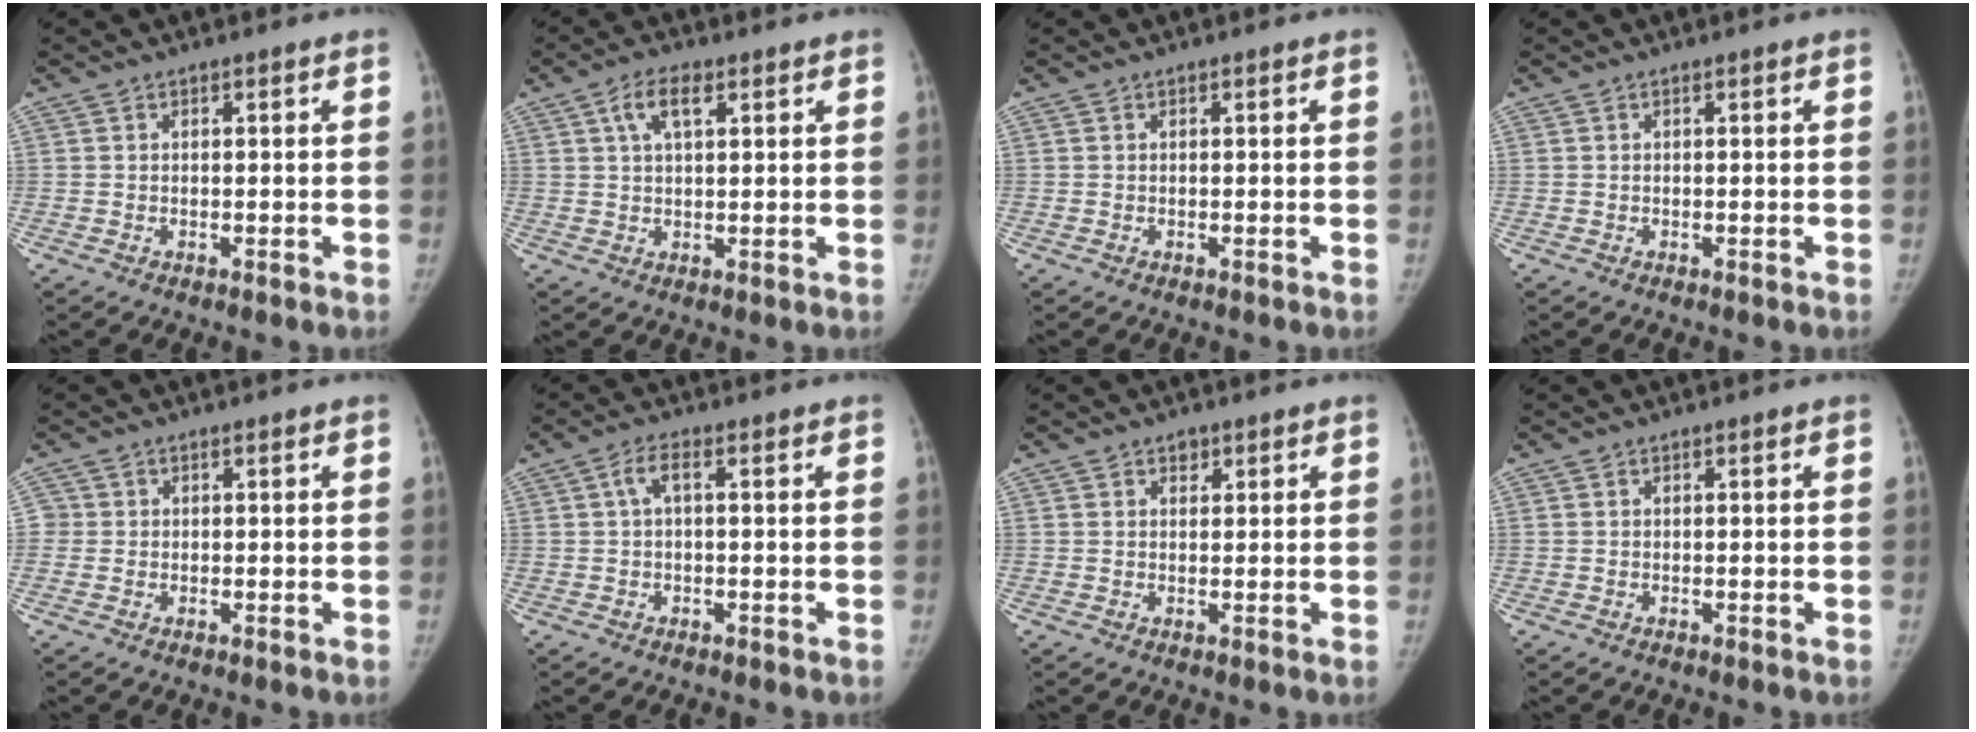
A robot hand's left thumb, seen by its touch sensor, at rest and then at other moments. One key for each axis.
{"total": 5.3, "fx": 2.3, "fy": 2.5, "fz": 4.0, "tx": -0.071, "ty": 0.004, "tz": 0.043}
{"total": 0.0}
{"total": 0.0}
{"total": 1.5, "fx": 0.0, "fy": 1.5, "fz": 0.0, "tx": 0.015, "ty": 0.005, "tz": -0.003}
{"total": 2.6, "fx": 0.3, "fy": 1.0, "fz": 2.4, "tx": -0.051, "ty": 0.014, "tz": 0.004}
{"total": 1.5, "fx": 0.9, "fy": 1.2, "fz": 0.5, "tx": 0.009, "ty": -0.004, "tz": 0.011}
{"total": 0.0}